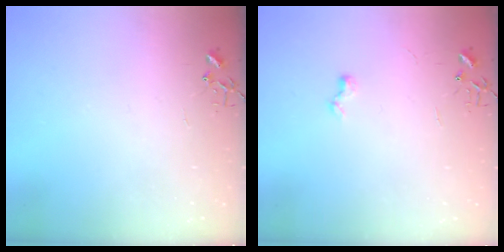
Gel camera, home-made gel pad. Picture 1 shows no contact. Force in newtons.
{"total": 6.0, "press": 6.0, "slide": 0.7}